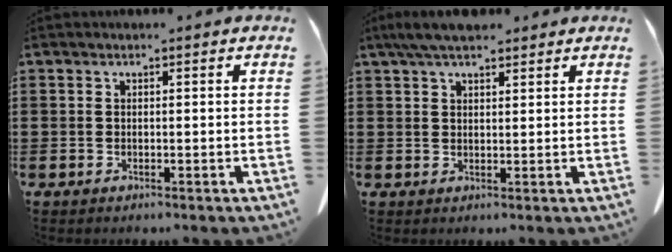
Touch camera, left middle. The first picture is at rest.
{"total": 4.7, "force": [3.5, 1.2, 2.9], "torque": [-0.064, -0.001, 0.066]}